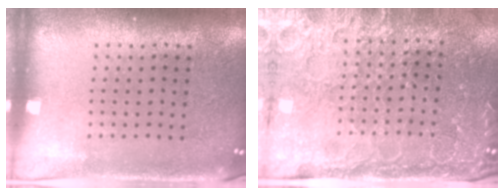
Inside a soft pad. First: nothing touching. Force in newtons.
{"total": 4.2, "press": 4.0, "slide": 1.5}